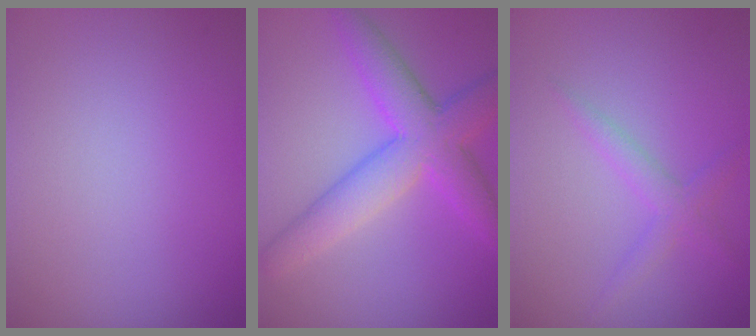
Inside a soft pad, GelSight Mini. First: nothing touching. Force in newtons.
{"total": 6.4, "press": 6.4, "slide": 0.1}
{"total": 1.9, "press": 1.9, "slide": 0.0}